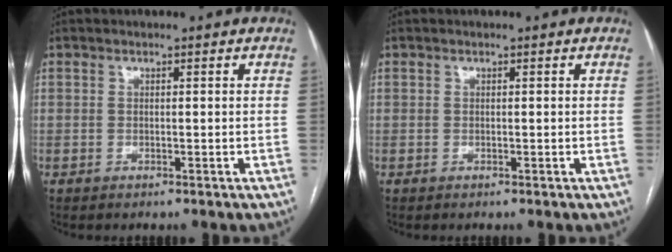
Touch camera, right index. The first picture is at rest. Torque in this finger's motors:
{"motor_torque": [0.00, 0.00, 0.00, 0.01]}